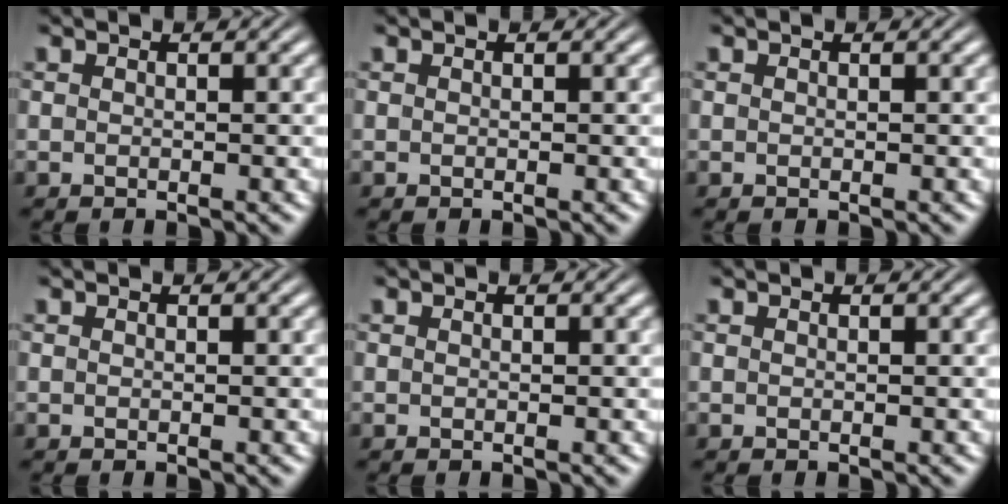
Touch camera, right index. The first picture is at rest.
{"total": 0.0}
{"total": 0.0}
{"total": 0.0}
{"total": 0.0}
{"total": 0.0}